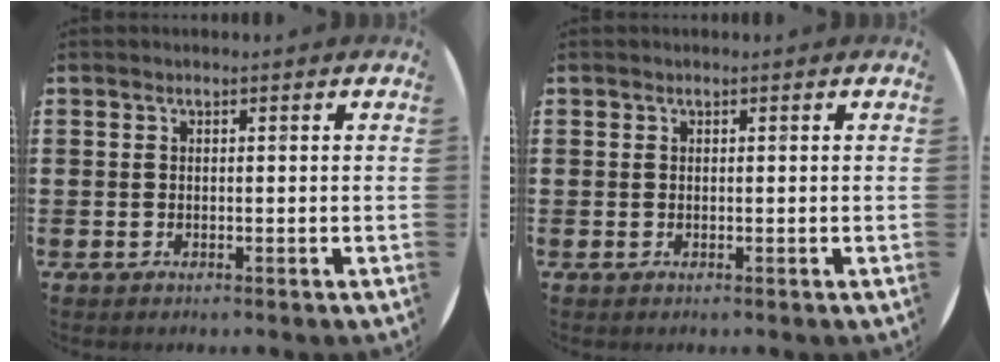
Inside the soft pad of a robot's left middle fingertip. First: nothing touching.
{"total": 0.0}